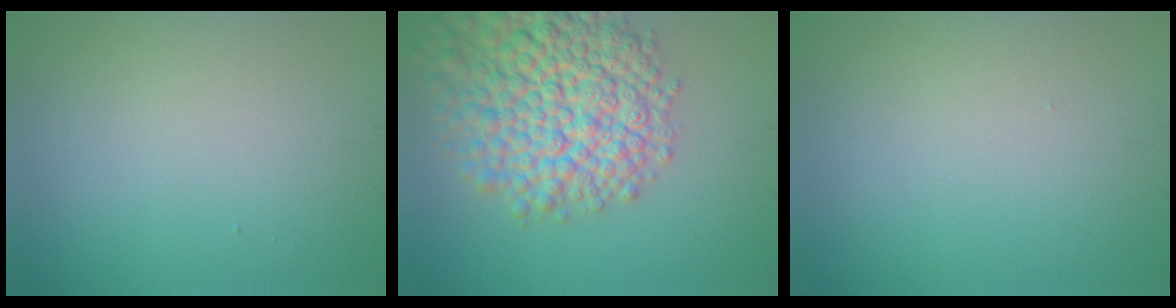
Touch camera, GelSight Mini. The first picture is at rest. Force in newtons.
{"total": 11.0, "press": 11.0, "slide": 0.5}
{"total": 0.0}